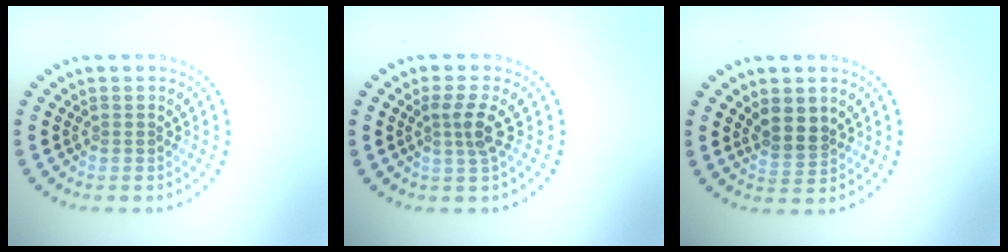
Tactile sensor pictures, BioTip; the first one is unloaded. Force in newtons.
{"total": 2.4, "press": 1.8, "slide": 1.6}
{"total": 2.6, "press": 2.3, "slide": 1.2}